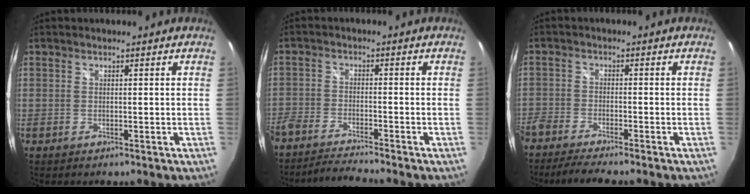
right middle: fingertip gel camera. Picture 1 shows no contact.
{"total": 6.8, "force": [-6.4, 0.2, 2.3], "torque": [-0.072, -0.018, -0.123]}
{"total": 7.2, "force": [-6.3, 0.9, 3.3], "torque": [-0.094, -0.020, -0.114]}